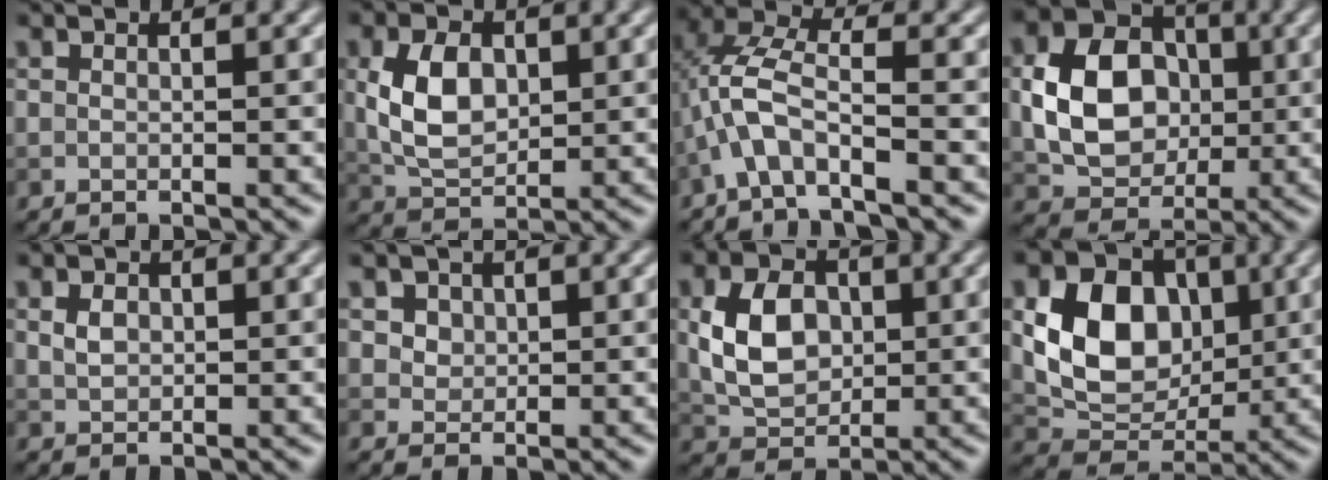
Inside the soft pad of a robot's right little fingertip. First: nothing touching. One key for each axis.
{"total": 5.0, "fx": 0.6, "fy": 3.4, "fz": 3.7, "tx": -0.083, "ty": 0.001, "tz": 0.013}
{"total": 4.9, "fx": -2.3, "fy": 1.5, "fz": 4.0, "tx": -0.089, "ty": 0.013, "tz": -0.052}
{"total": 7.8, "fx": 0.0, "fy": 6.1, "fz": 4.9, "tx": -0.088, "ty": 0.001, "tz": -0.003}
{"total": 1.3, "fx": 0.4, "fy": 1.1, "fz": 0.7, "tx": -0.017, "ty": 0.001, "tz": 0.008}
{"total": 2.9, "fx": 1.5, "fy": 2.2, "fz": 1.3, "tx": -0.038, "ty": -0.002, "tz": 0.036}
{"total": 5.5, "fx": 0.4, "fy": 4.1, "fz": 3.7, "tx": -0.079, "ty": 0.000, "tz": 0.008}
{"total": 8.7, "fx": 1.2, "fy": 6.7, "fz": 5.4, "tx": -0.104, "ty": -0.003, "tz": 0.022}